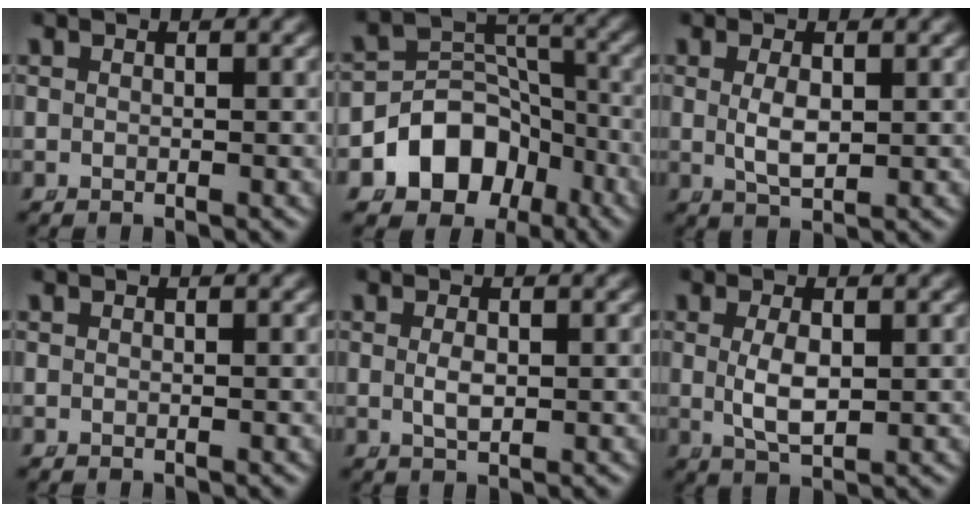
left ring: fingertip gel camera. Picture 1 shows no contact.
{"total": 10.3, "force": [-4.3, 8.5, 4.0], "torque": [-0.071, -0.026, -0.067]}
{"total": 2.6, "force": [0.1, 1.0, 2.4], "torque": [-0.050, -0.012, 0.014]}
{"total": 0.0}
{"total": 1.6, "force": [0.0, 0.6, 1.4], "torque": [-0.031, -0.011, 0.009]}
{"total": 3.2, "force": [0.0, 1.2, 2.9], "torque": [-0.063, -0.013, 0.013]}